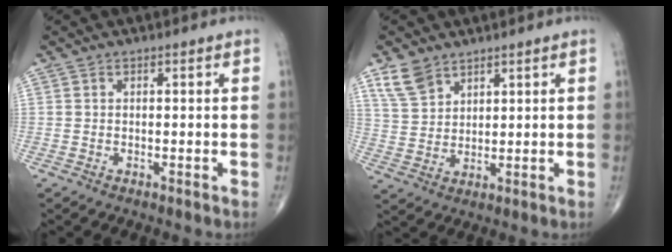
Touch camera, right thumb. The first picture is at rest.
{"total": 6.0, "force": [4.3, 3.5, 2.3], "torque": [-0.036, -0.018, 0.094]}